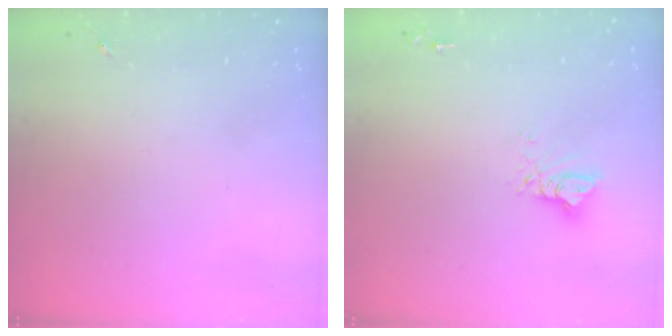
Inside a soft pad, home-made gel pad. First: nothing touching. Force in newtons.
{"total": 7.3, "press": 7.3, "slide": 0.7}